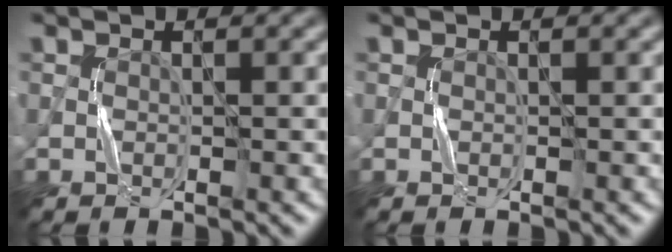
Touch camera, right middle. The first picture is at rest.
{"total": 0.0}